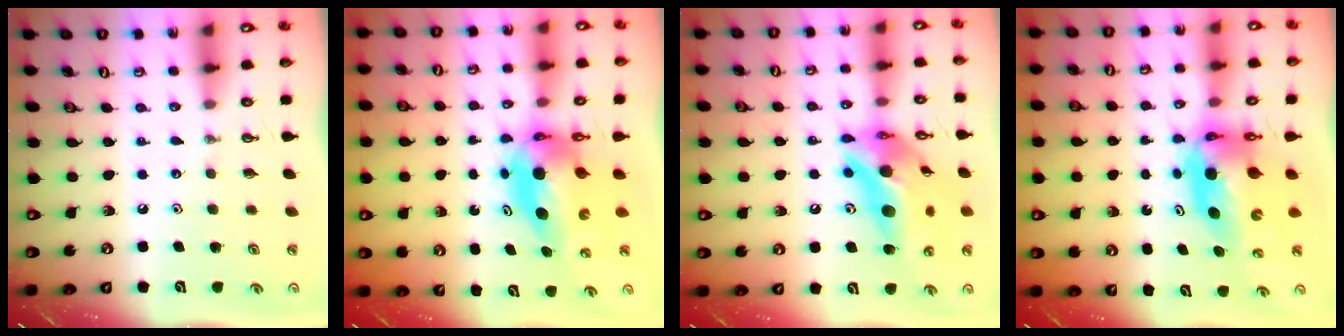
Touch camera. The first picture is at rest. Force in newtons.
{"total": 7.6, "press": 7.5, "slide": 0.9}
{"total": 20.2, "press": 19.9, "slide": 3.7}
{"total": 8.0, "press": 8.0, "slide": 0.7}